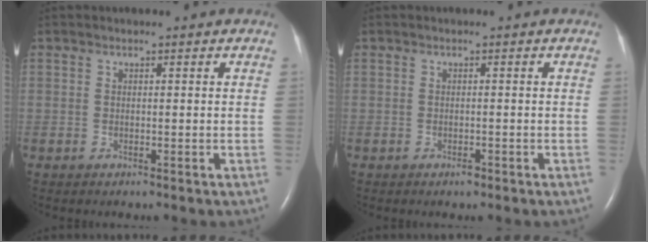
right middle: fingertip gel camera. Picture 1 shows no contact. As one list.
[{"total": 0.7, "force": [-0.5, 0.3, 0.4], "torque": [-0.009, 0.000, -0.006]}]